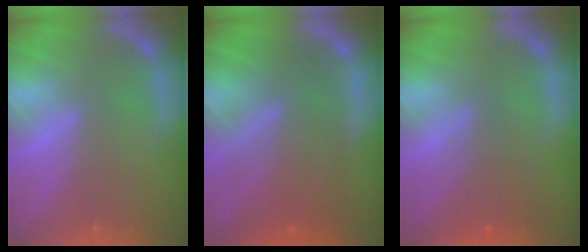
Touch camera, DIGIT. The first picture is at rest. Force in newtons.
{"total": 9.5}
{"total": 3.4}